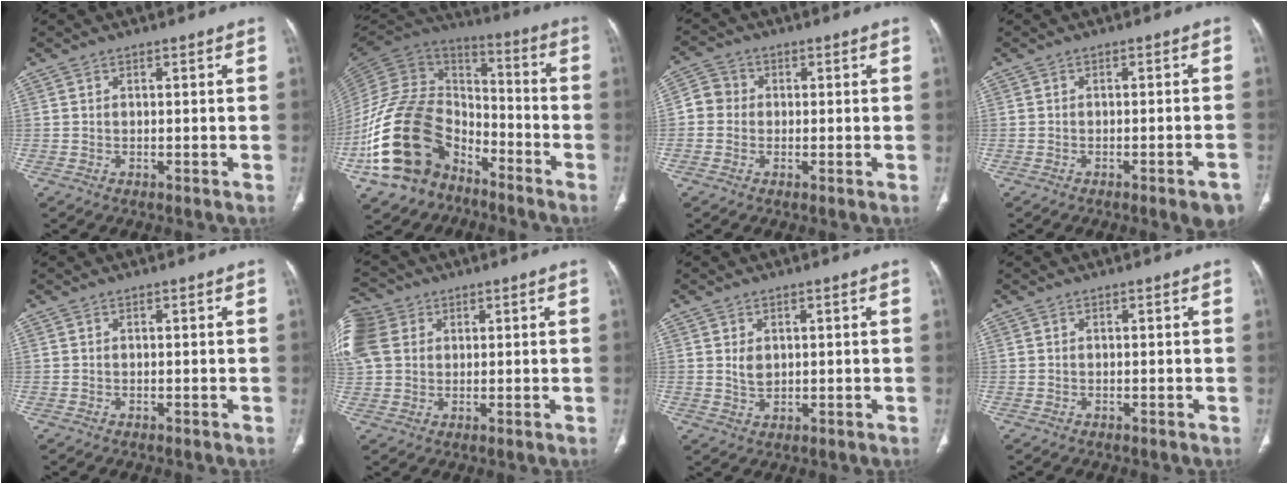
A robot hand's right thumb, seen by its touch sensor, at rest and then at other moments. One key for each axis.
{"total": 23.8, "fx": -12.4, "fy": 15.5, "fz": 13.2, "tx": -0.240, "ty": 0.082, "tz": -0.223}
{"total": 4.2, "fx": -0.2, "fy": 3.9, "fz": 1.4, "tx": -0.009, "ty": 0.011, "tz": -0.014}
{"total": 5.4, "fx": -3.6, "fy": 1.1, "fz": 3.8, "tx": -0.034, "ty": 0.013, "tz": -0.041}
{"total": 0.0}
{"total": 14.7, "fx": 5.2, "fy": 11.7, "fz": 7.2, "tx": -0.200, "ty": 0.037, "tz": 0.104}
{"total": 2.6, "fx": 0.7, "fy": 1.8, "fz": 1.7, "tx": -0.020, "ty": -0.007, "tz": 0.018}
{"total": 0.0}